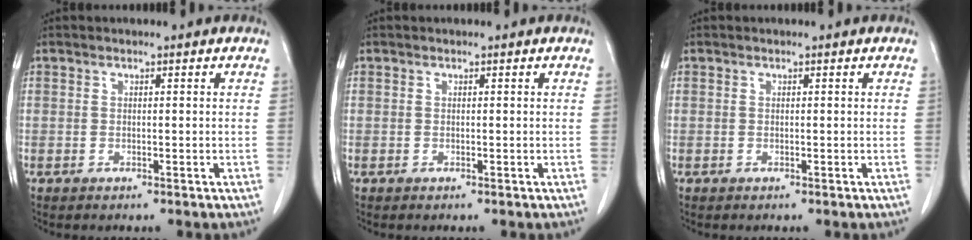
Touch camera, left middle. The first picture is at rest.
{"total": 0.0}
{"total": 0.0}